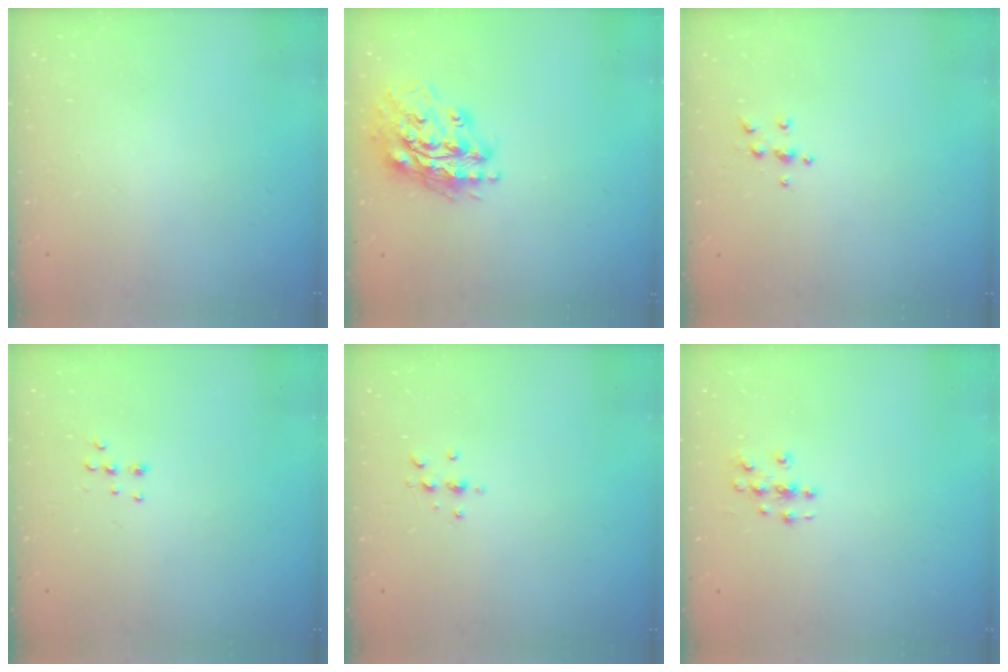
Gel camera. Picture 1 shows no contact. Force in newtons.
{"total": 18.0, "press": 17.8, "slide": 2.5}
{"total": 4.9, "press": 4.9, "slide": 0.7}
{"total": 5.3, "press": 5.2, "slide": 0.5}
{"total": 3.5, "press": 3.4, "slide": 0.3}
{"total": 3.4, "press": 3.4, "slide": 0.2}